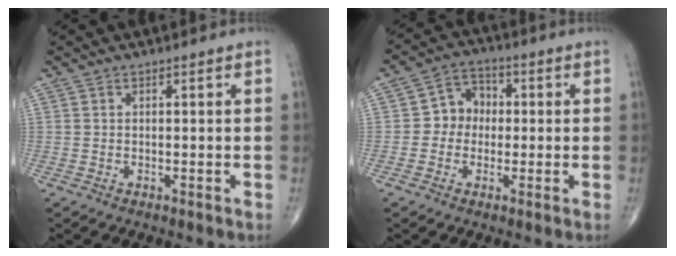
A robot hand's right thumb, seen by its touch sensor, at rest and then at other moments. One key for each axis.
{"total": 6.4, "fx": -0.3, "fy": 5.6, "fz": 3.0, "tx": -0.019, "ty": 0.021, "tz": -0.020}